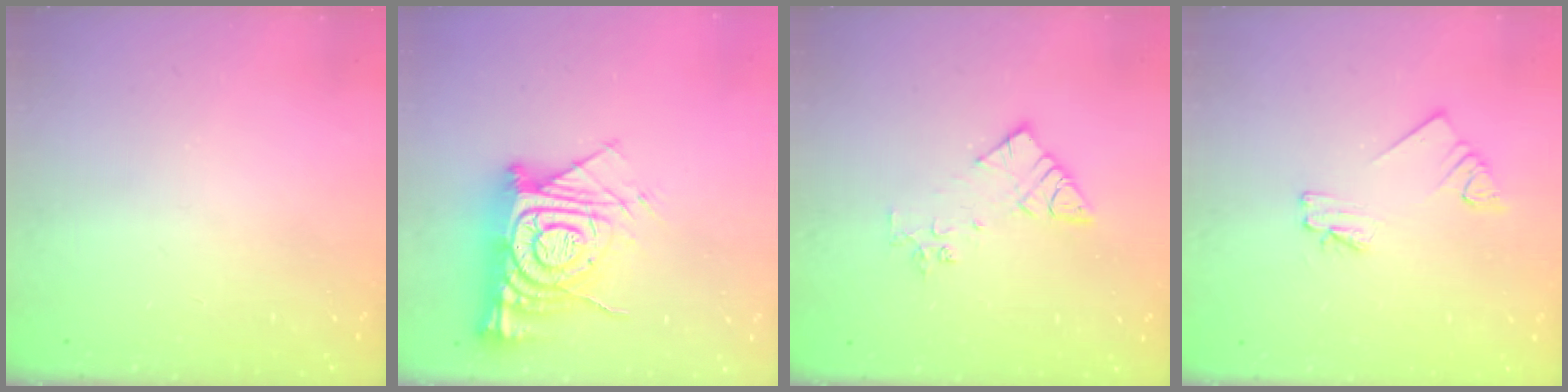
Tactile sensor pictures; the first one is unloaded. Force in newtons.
{"total": 16.1, "press": 16.0, "slide": 1.6}
{"total": 8.8, "press": 8.8, "slide": 0.7}
{"total": 2.3, "press": 2.3, "slide": 0.1}